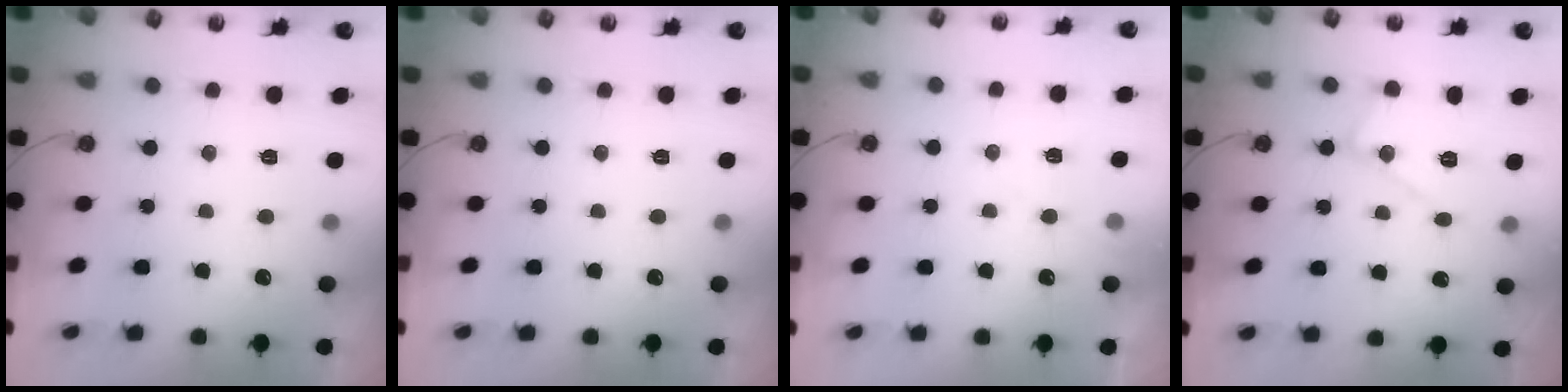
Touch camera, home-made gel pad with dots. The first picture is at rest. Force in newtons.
{"total": 0.0}
{"total": 5.5, "press": 5.4, "slide": 0.8}
{"total": 11.6, "press": 11.6, "slide": 0.3}